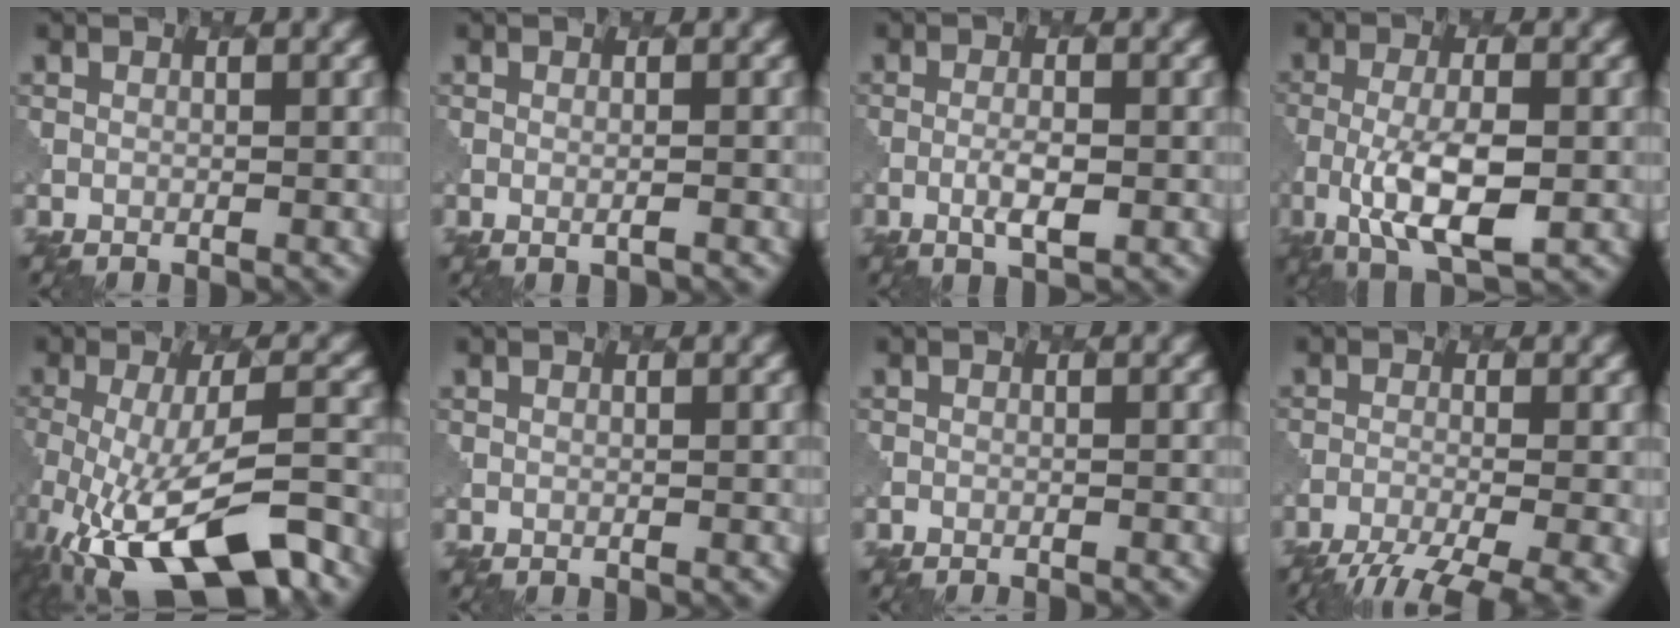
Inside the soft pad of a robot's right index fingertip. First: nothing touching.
{"total": 1.0, "force": [0.1, 0.3, 1.0], "torque": [-0.013, -0.005, 0.003]}
{"total": 2.3, "force": [-0.5, 0.6, 2.2], "torque": [-0.044, -0.003, -0.009]}
{"total": 6.9, "force": [-1.8, 2.5, 6.2], "torque": [-0.120, -0.007, -0.029]}
{"total": 12.3, "force": [-6.4, 3.8, 9.8], "torque": [-0.179, -0.020, -0.098]}
{"total": 0.0}
{"total": 1.4, "force": [-1.4, 0.3, 0.3], "torque": [0.010, 0.002, -0.021]}
{"total": 7.5, "force": [-5.6, 1.7, 4.7], "torque": [-0.080, -0.027, -0.082]}